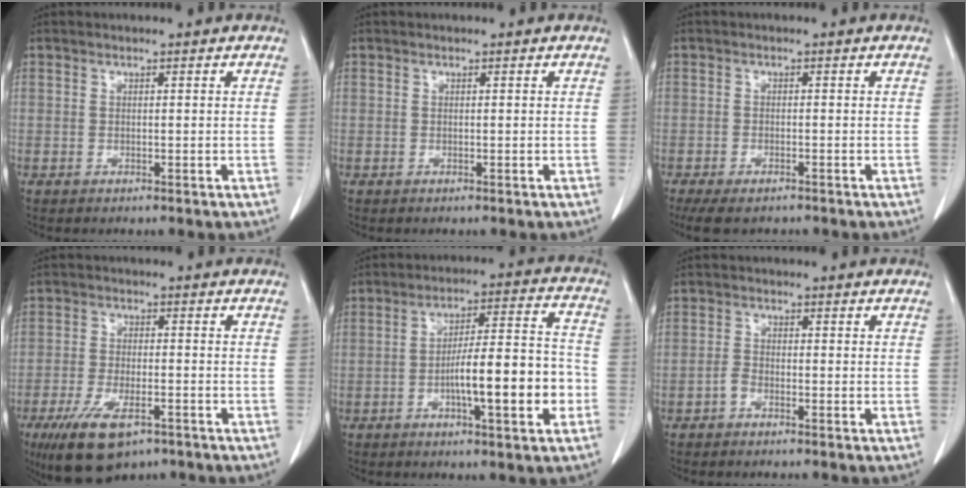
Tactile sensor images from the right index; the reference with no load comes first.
{"total": 0.0}
{"total": 6.4, "force": [-5.1, 2.3, 3.2], "torque": [-0.048, -0.009, -0.077]}
{"total": 10.4, "force": [-6.4, 3.9, 7.2], "torque": [-0.137, -0.017, -0.106]}
{"total": 12.7, "force": [-3.7, 1.7, 12.0], "torque": [-0.190, 0.017, -0.055]}
{"total": 1.4, "force": [-1.1, 0.5, 0.8], "torque": [-0.015, 0.003, -0.021]}